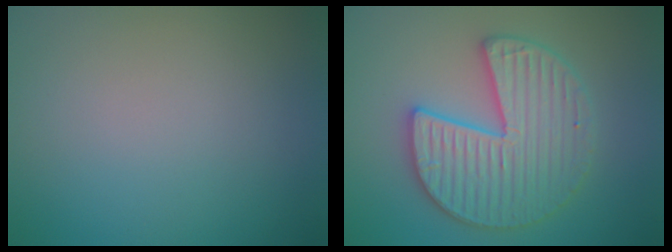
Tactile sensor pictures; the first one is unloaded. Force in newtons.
{"total": 6.0, "press": 5.9, "slide": 1.0}